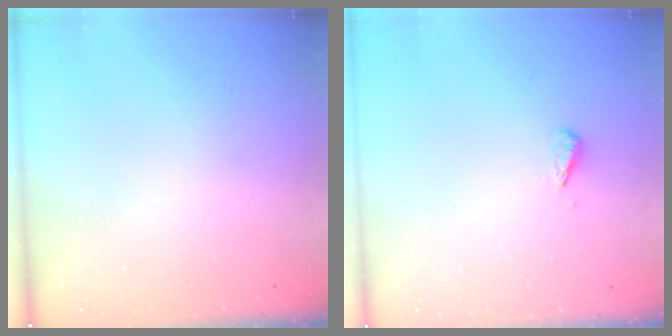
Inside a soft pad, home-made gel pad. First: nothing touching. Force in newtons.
{"total": 2.7, "press": 2.7, "slide": 0.6}